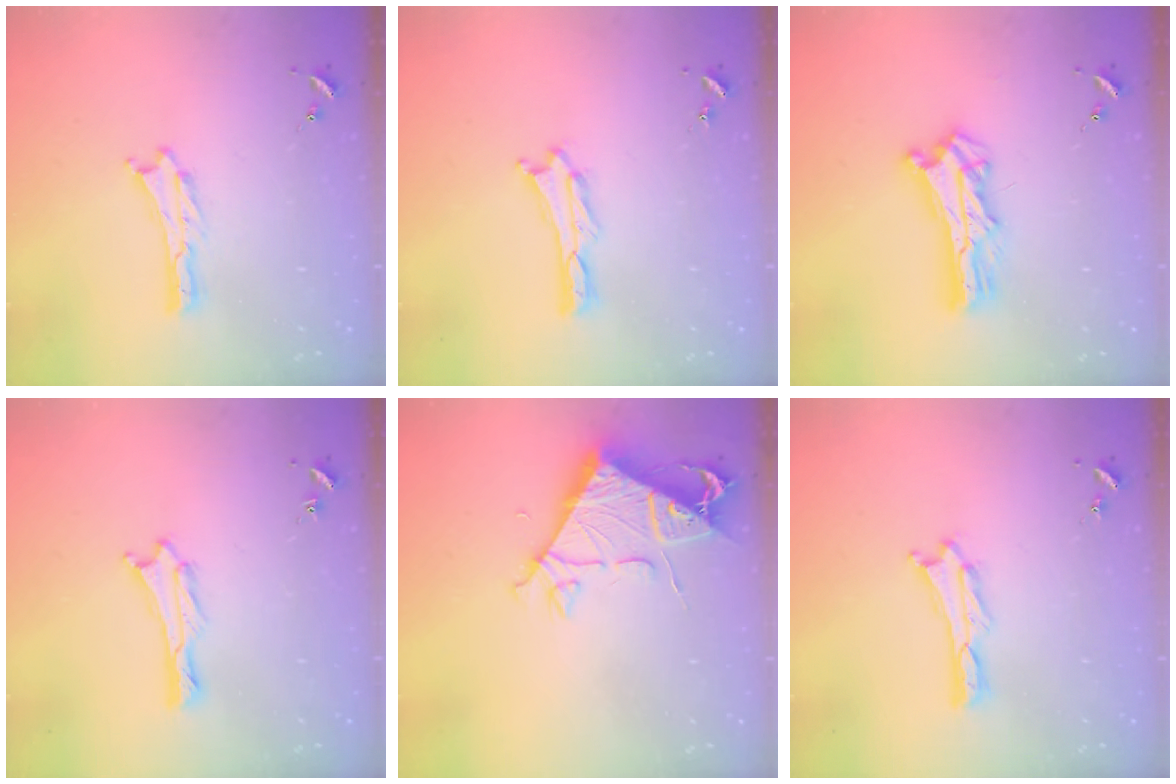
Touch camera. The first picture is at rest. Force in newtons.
{"total": 0.6, "press": 0.6, "slide": 0.2}
{"total": 8.4, "press": 8.4, "slide": 0.8}
{"total": 1.0, "press": 0.9, "slide": 0.1}
{"total": 7.4, "press": 7.4, "slide": 0.6}
{"total": 0.6, "press": 0.6, "slide": 0.2}